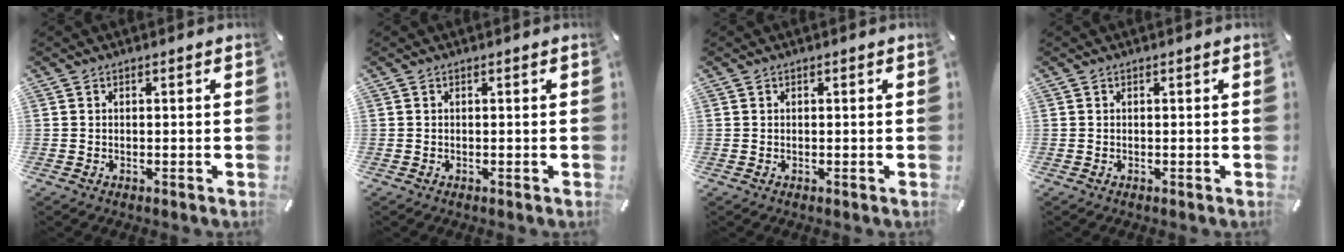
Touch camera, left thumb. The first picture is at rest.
{"total": 0.0}
{"total": 0.0}
{"total": 0.0}